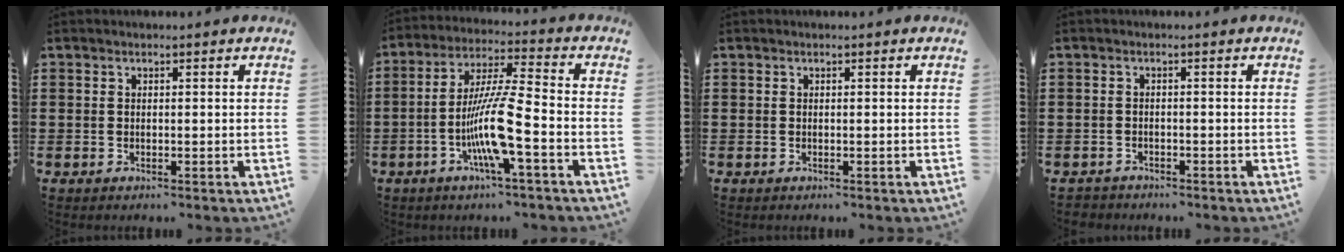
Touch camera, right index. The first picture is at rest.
{"total": 11.0, "force": [-3.7, 0.9, 10.4], "torque": [-0.215, -0.012, -0.077]}
{"total": 0.0}
{"total": 1.4, "force": [-1.3, 0.5, -0.2], "torque": [0.001, 0.004, -0.030]}